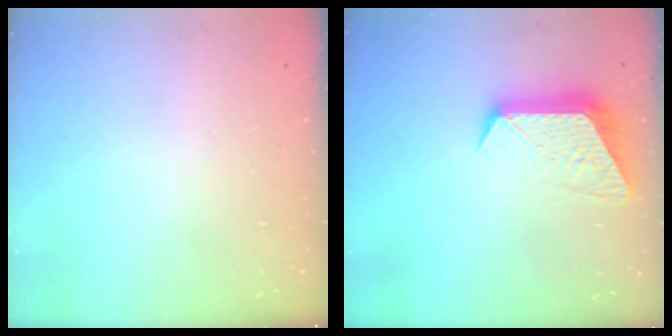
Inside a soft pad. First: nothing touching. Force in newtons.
{"total": 11.3, "press": 11.3, "slide": 1.0}